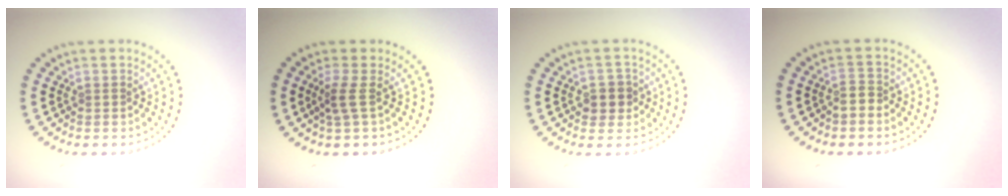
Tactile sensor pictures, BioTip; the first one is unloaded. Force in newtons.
{"total": 1.8, "press": 1.1, "slide": 1.4}
{"total": 2.2, "press": 2.1, "slide": 0.7}
{"total": 1.5, "press": 1.2, "slide": 0.9}